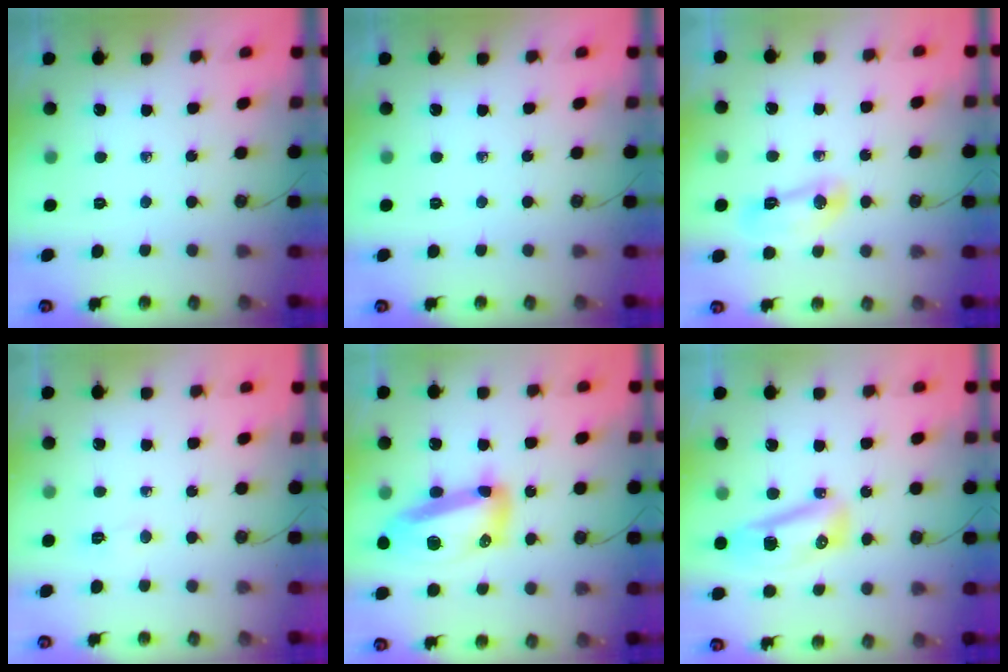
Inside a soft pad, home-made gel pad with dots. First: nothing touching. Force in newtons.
{"total": 0.0}
{"total": 7.2, "press": 7.1, "slide": 0.9}
{"total": 14.2, "press": 5.3, "slide": 13.2}
{"total": 16.1, "press": 16.0, "slide": 1.4}
{"total": 9.4, "press": 9.3, "slide": 1.6}